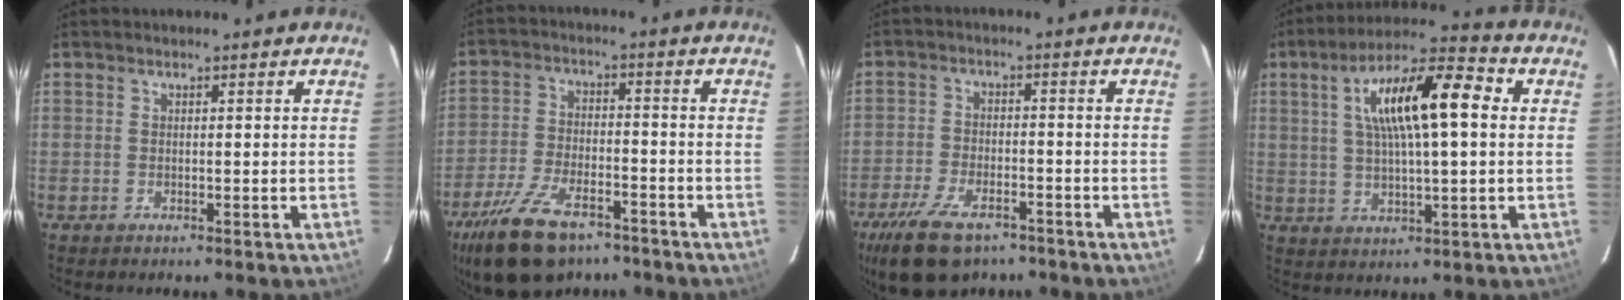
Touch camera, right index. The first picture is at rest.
{"total": 16.0, "force": [-11.2, 7.4, 8.7], "torque": [-0.197, -0.021, -0.195]}
{"total": 13.5, "force": [-9.3, 6.4, 7.5], "torque": [-0.177, -0.018, -0.162]}
{"total": 15.5, "force": [3.7, 4.4, 14.4], "torque": [-0.256, 0.031, 0.059]}